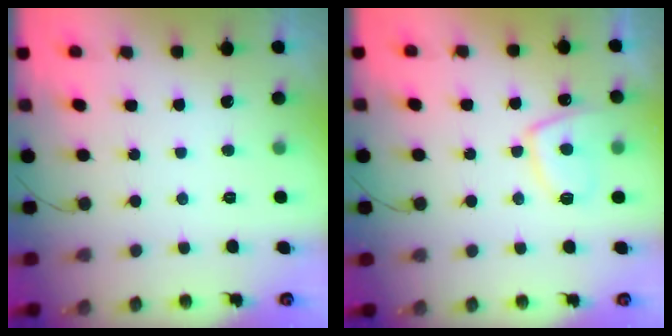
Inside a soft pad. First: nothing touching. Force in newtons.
{"total": 9.6, "press": 9.5, "slide": 1.1}